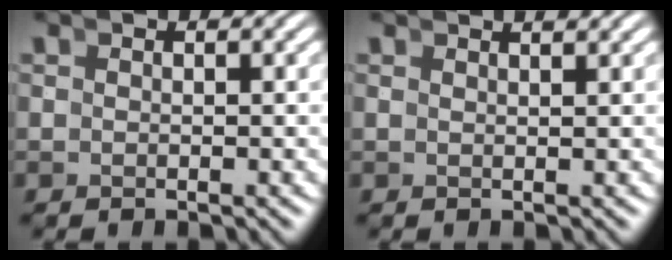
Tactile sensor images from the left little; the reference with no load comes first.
{"total": 1.5, "force": [1.3, -0.8, 0.3], "torque": [0.010, 0.005, 0.022]}